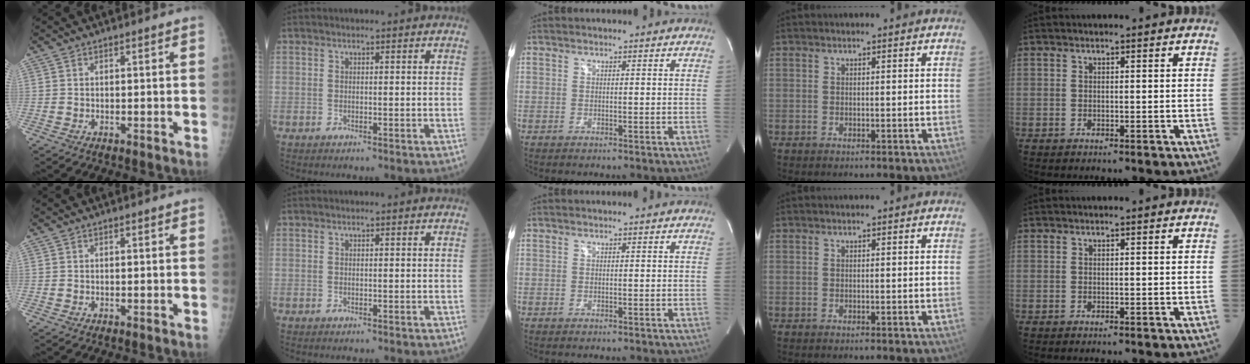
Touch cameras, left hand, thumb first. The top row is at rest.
{}